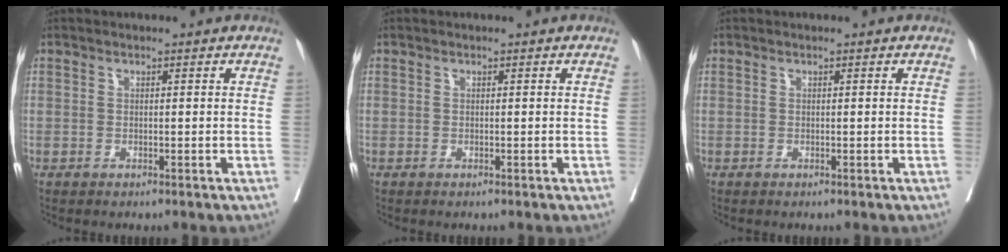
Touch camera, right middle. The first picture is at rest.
{"total": 0.0}
{"total": 0.0}